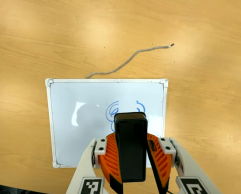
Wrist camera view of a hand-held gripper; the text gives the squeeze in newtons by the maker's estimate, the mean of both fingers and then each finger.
{"total": 9.3, "left": 9.8, "right": 8.8}